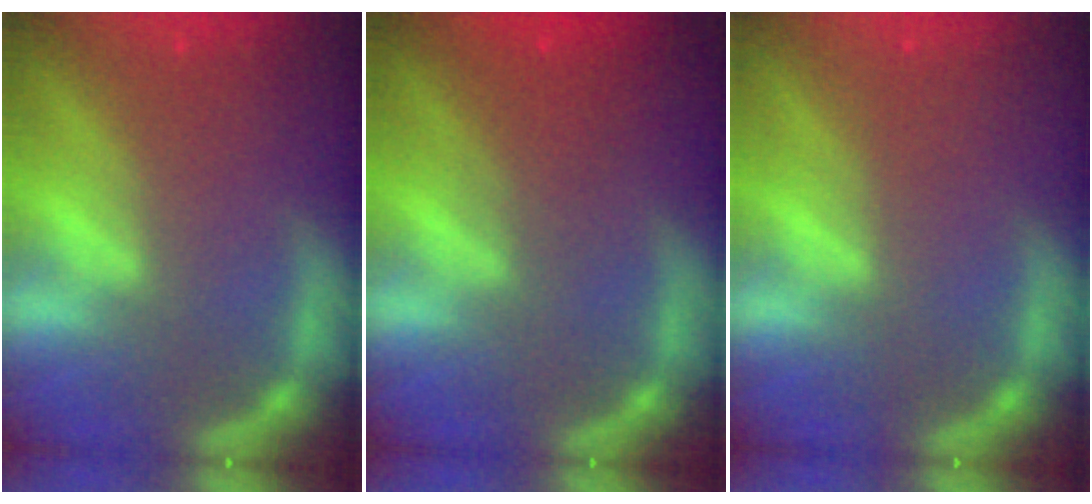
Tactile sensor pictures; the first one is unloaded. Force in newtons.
{"total": 2.5}
{"total": 0.0}